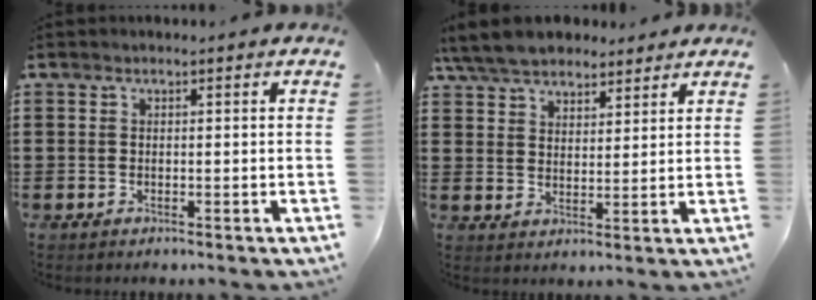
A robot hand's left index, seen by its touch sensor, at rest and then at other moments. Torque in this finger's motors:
{"motor_torque": [2.14, 0.00, 0.60, 0.21]}